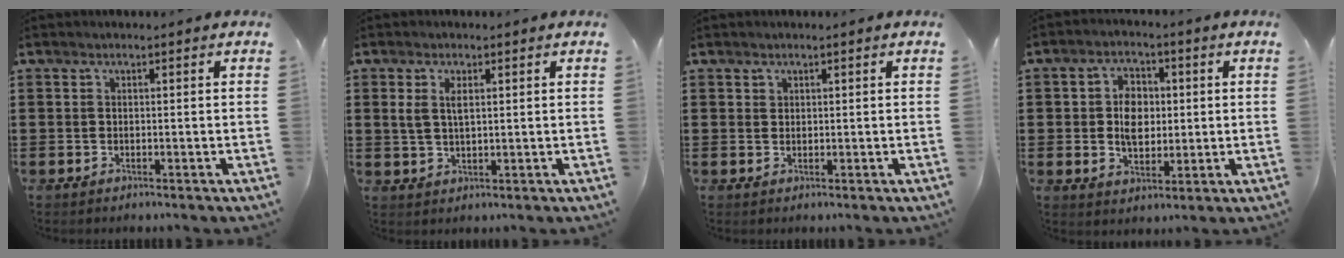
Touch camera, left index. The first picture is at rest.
{"total": 2.9, "force": [1.0, 1.1, 2.5], "torque": [-0.054, 0.007, 0.016]}
{"total": 0.9, "force": [0.7, 0.6, 0.1], "torque": [-0.004, 0.003, 0.014]}
{"total": 5.9, "force": [0.3, 3.9, 4.4], "torque": [-0.085, 0.013, 0.002]}